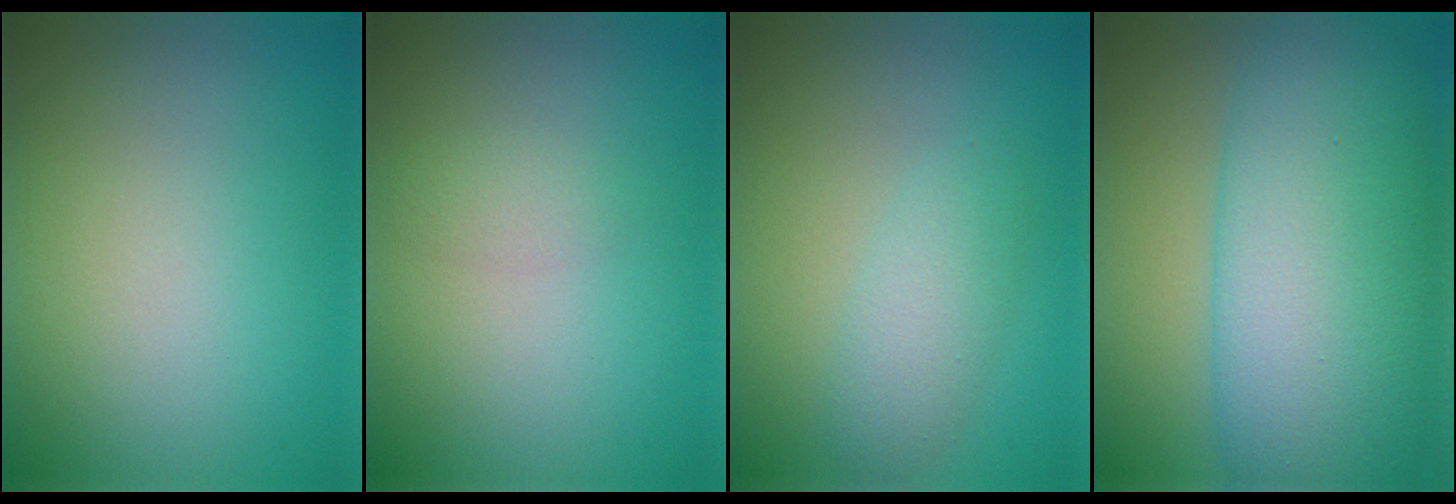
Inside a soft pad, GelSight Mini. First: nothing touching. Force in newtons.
{"total": 1.2, "press": 1.2, "slide": 0.0}
{"total": 2.4, "press": 2.4, "slide": 0.1}
{"total": 13.0, "press": 13.0, "slide": 0.2}